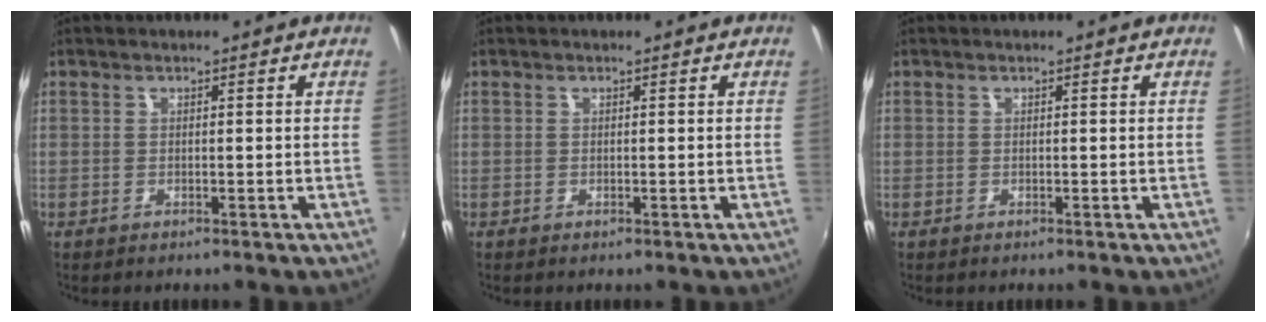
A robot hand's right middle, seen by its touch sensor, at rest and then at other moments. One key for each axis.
{"total": 0.0}
{"total": 0.0}